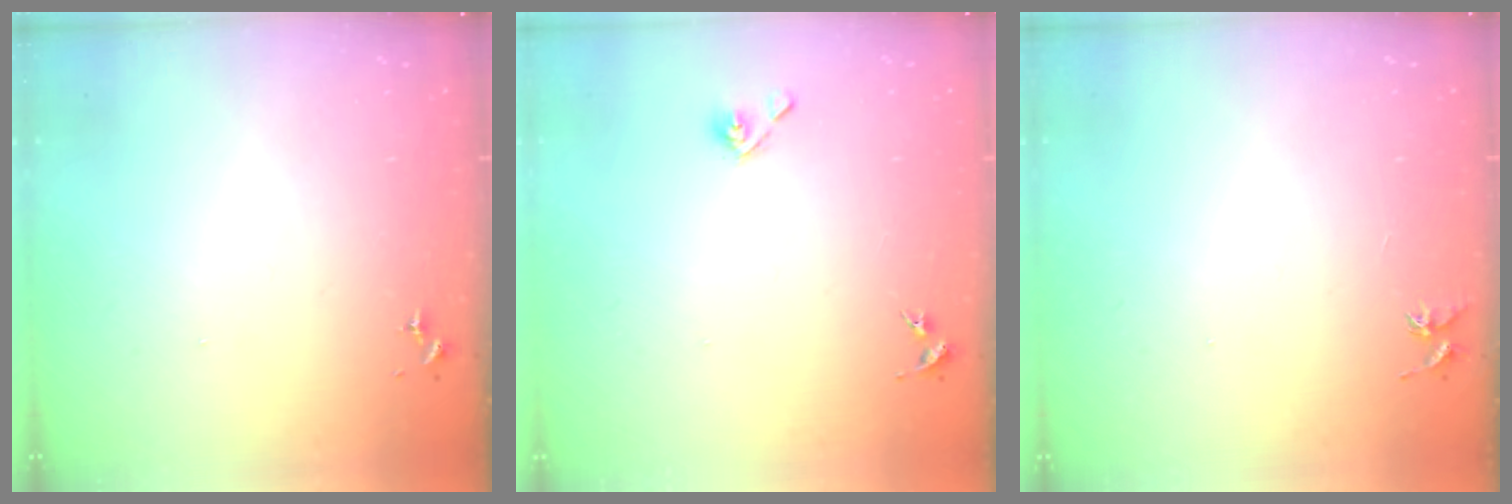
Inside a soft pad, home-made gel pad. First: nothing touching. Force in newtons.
{"total": 5.3, "press": 4.9, "slide": 2.0}
{"total": 3.7, "press": 3.7, "slide": 0.4}